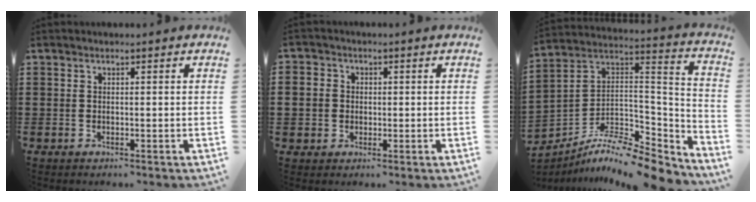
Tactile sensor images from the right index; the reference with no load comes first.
{"total": 3.0, "force": [-0.1, 2.9, 0.6], "torque": [-0.023, 0.011, -0.005]}
{"total": 9.7, "force": [-8.5, 1.8, 4.2], "torque": [-0.070, 0.006, -0.168]}